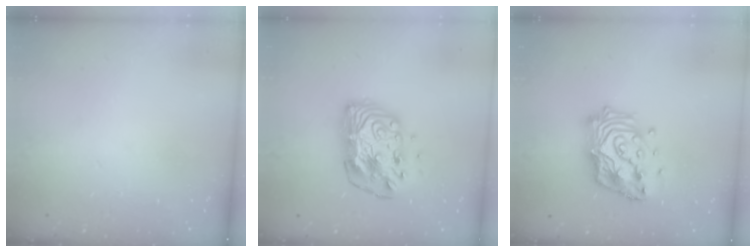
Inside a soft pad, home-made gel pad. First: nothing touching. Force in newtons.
{"total": 12.2, "press": 12.1, "slide": 1.1}
{"total": 17.5, "press": 17.4, "slide": 1.4}